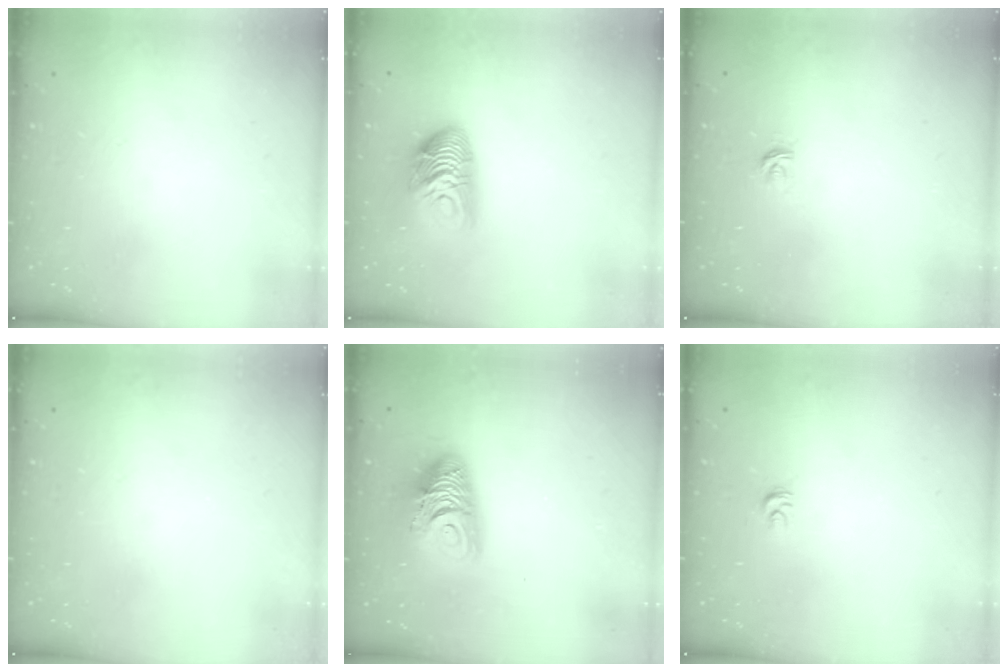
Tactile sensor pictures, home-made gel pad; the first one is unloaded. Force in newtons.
{"total": 12.0, "press": 12.0, "slide": 0.6}
{"total": 2.9, "press": 2.9, "slide": 0.4}
{"total": 0.0}
{"total": 10.7, "press": 10.6, "slide": 1.1}
{"total": 2.7, "press": 2.7, "slide": 0.2}